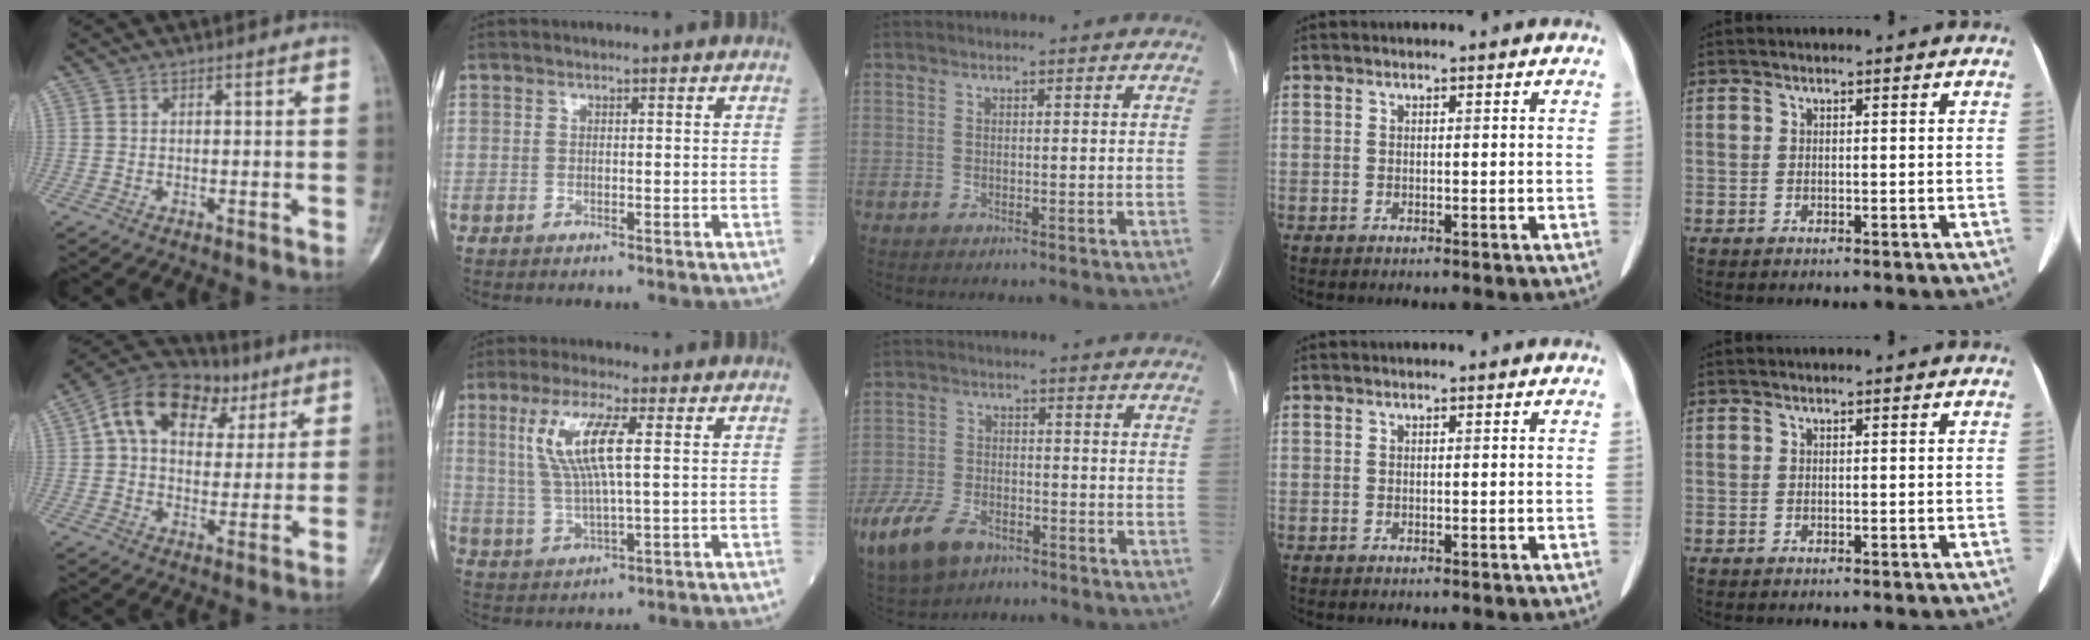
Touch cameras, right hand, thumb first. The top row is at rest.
{"thumb": {"total": 17.5, "force": [6.8, 11.7, 11.1], "torque": [-0.150, 0.015, 0.104]}, "index": {"total": 9.3, "force": [2.6, 1.3, 8.9], "torque": [-0.194, 0.007, 0.055]}, "middle": {"total": 12.9, "force": [-7.9, 7.3, 7.2], "torque": [-0.180, -0.012, -0.140]}}